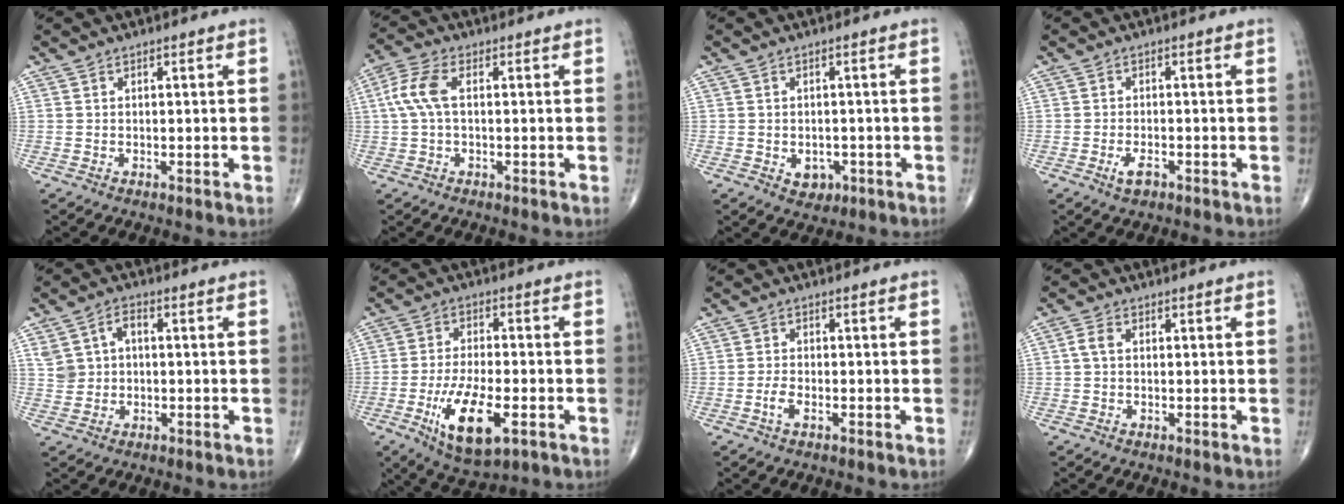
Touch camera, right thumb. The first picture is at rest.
{"total": 6.2, "force": [0.7, 2.8, 5.5], "torque": [-0.142, 0.017, 0.010]}
{"total": 3.3, "force": [-1.1, 2.5, 1.8], "torque": [-0.011, 0.003, -0.006]}
{"total": 2.7, "force": [-1.4, 1.2, 1.9], "torque": [-0.037, 0.001, -0.024]}
{"total": 5.3, "force": [0.8, 4.1, 3.3], "torque": [-0.047, 0.012, 0.017]}
{"total": 12.7, "force": [-4.5, 4.9, 10.8], "torque": [-0.195, 0.000, -0.071]}
{"total": 2.3, "force": [-1.0, 0.9, 1.9], "torque": [-0.043, 0.006, -0.020]}
{"total": 2.0, "force": [0.2, 1.2, 1.5], "torque": [-0.033, 0.005, 0.001]}